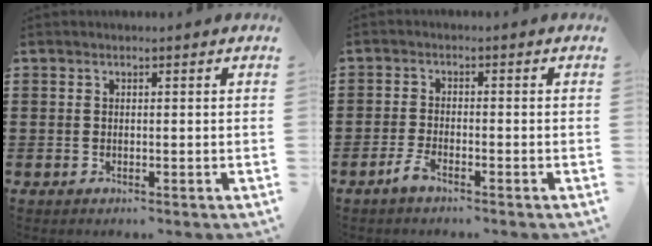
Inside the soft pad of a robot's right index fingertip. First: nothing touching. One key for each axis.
{"total": 2.4, "fx": -1.9, "fy": 0.6, "fz": 1.4, "tx": -0.047, "ty": -0.004, "tz": -0.043}